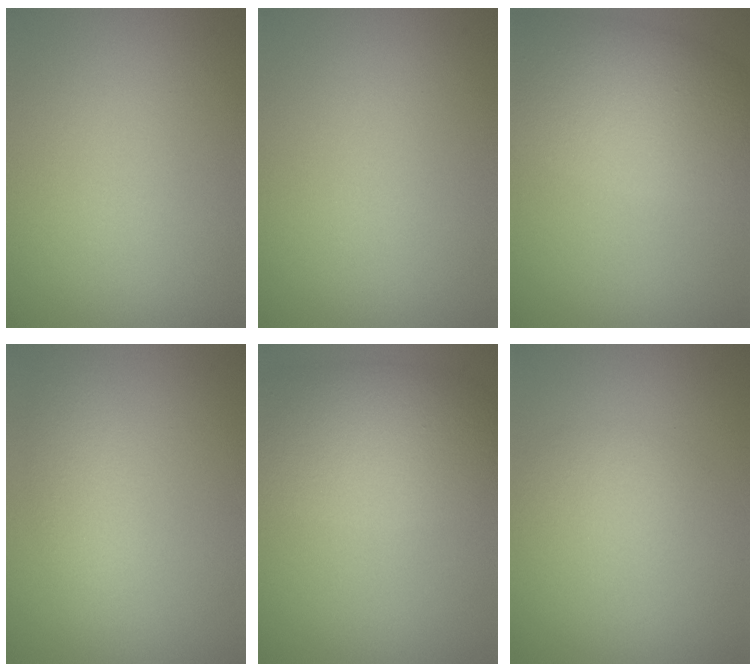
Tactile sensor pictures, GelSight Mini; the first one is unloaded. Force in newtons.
{"total": 0.0}
{"total": 8.0, "press": 8.0, "slide": 0.3}
{"total": 2.9, "press": 2.9, "slide": 0.1}
{"total": 6.9, "press": 6.9, "slide": 0.2}
{"total": 1.4, "press": 1.4, "slide": 0.0}